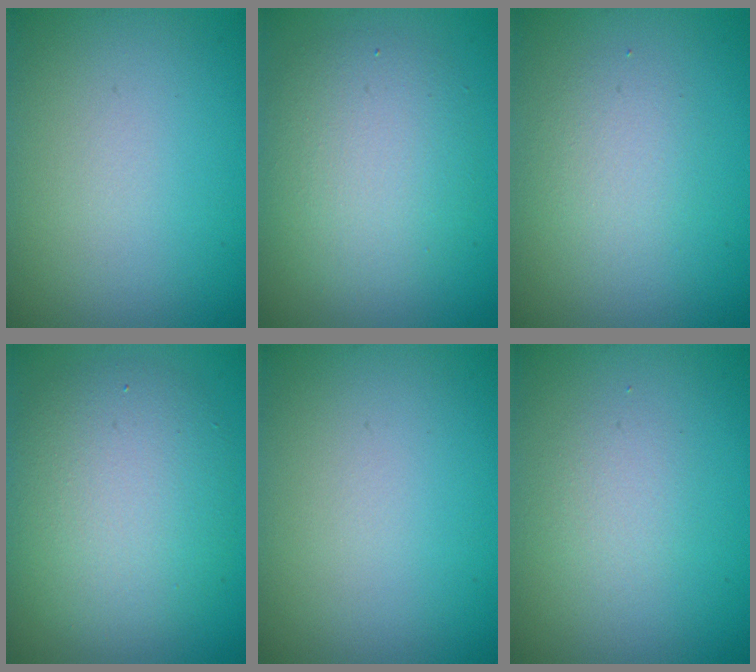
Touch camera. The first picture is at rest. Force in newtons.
{"total": 4.8, "press": 4.8, "slide": 0.2}
{"total": 2.0, "press": 2.0, "slide": 0.1}
{"total": 6.5, "press": 6.5, "slide": 0.6}
{"total": 0.0}
{"total": 1.5, "press": 1.5, "slide": 0.1}